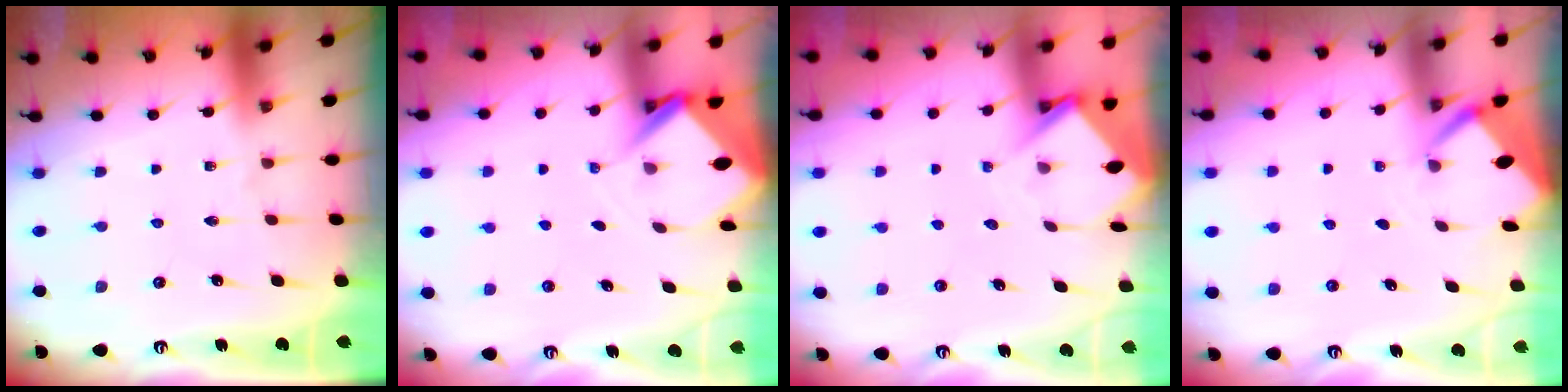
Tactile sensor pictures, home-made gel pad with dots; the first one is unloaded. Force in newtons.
{"total": 3.7, "press": 3.6, "slide": 0.3}
{"total": 4.2, "press": 4.2, "slide": 0.4}
{"total": 1.9, "press": 1.9, "slide": 0.1}